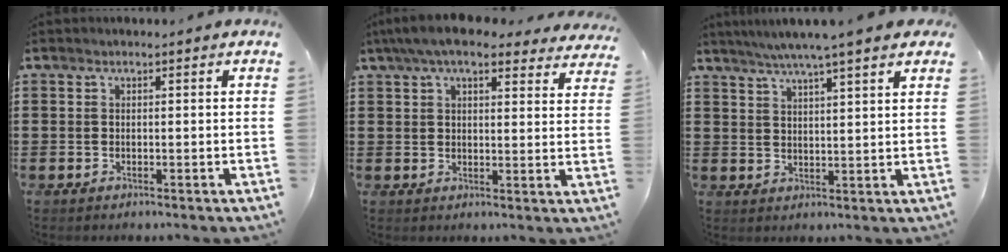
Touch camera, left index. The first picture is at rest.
{"total": 7.4, "force": [6.2, 1.3, 3.8], "torque": [-0.091, -0.012, 0.115]}
{"total": 5.4, "force": [4.5, 0.0, 3.0], "torque": [-0.070, -0.010, 0.079]}